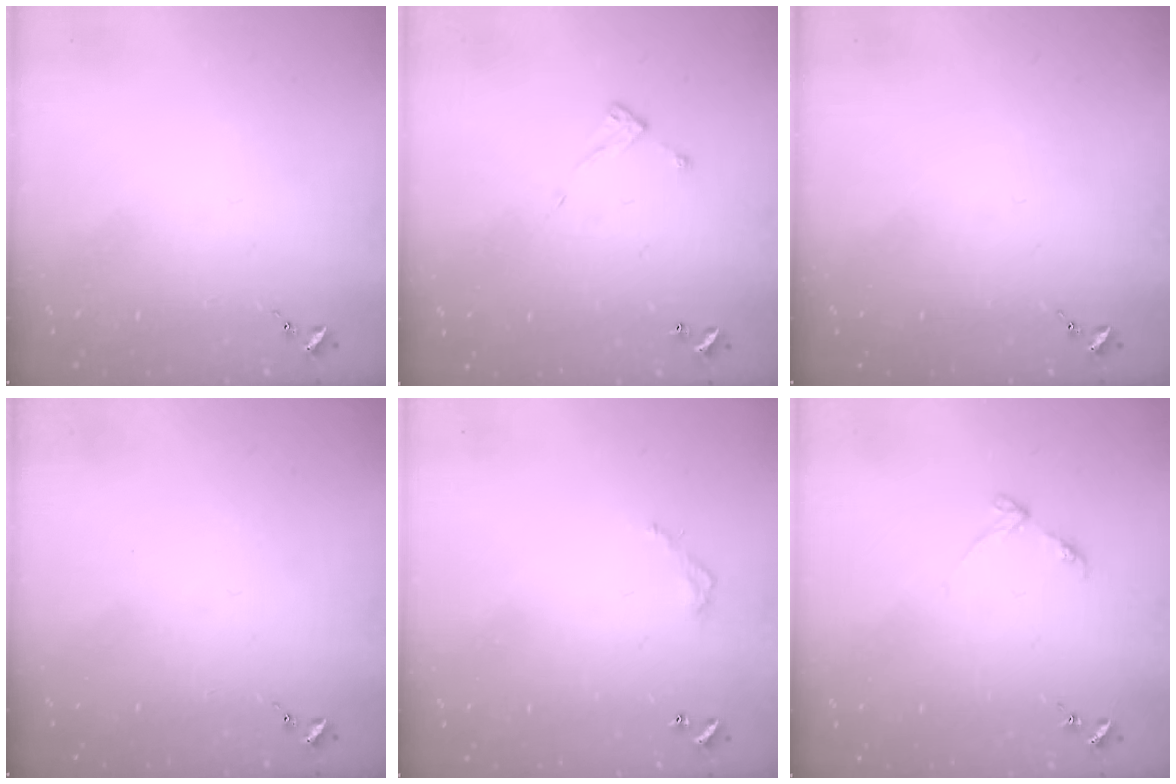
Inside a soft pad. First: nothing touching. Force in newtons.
{"total": 4.7, "press": 4.7, "slide": 0.3}
{"total": 0.0}
{"total": 0.0}
{"total": 3.2, "press": 3.1, "slide": 0.2}
{"total": 3.6, "press": 3.5, "slide": 0.4}